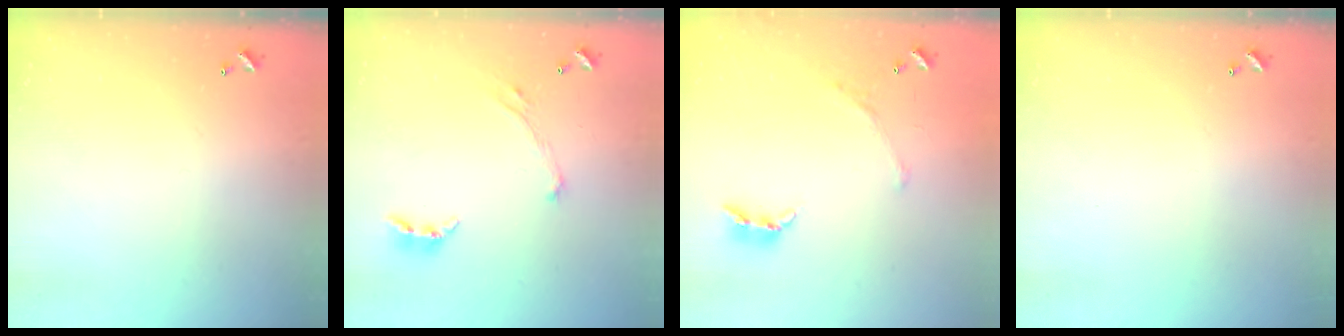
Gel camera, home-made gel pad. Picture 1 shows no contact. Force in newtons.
{"total": 2.9, "press": 2.8, "slide": 0.8}
{"total": 2.3, "press": 2.0, "slide": 1.0}
{"total": 0.0}